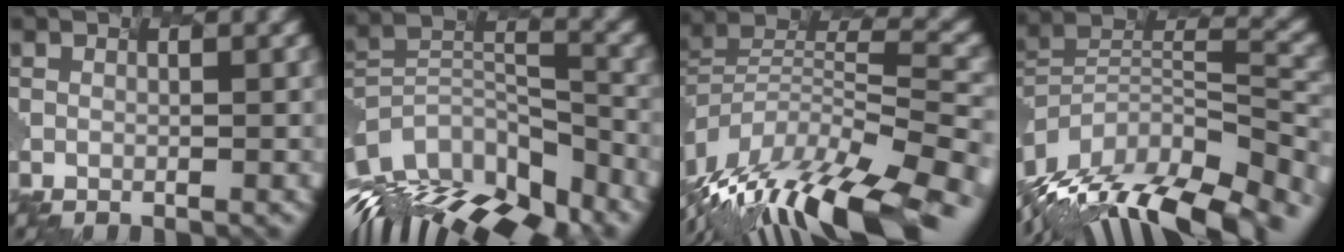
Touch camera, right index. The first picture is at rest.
{"total": 12.7, "force": [-9.7, 5.6, 5.9], "torque": [-0.175, 0.020, -0.135]}
{"total": 14.4, "force": [-11.8, 3.4, 7.6], "torque": [-0.201, 0.007, -0.176]}
{"total": 13.2, "force": [-10.7, 4.4, 6.5], "torque": [-0.188, 0.009, -0.154]}